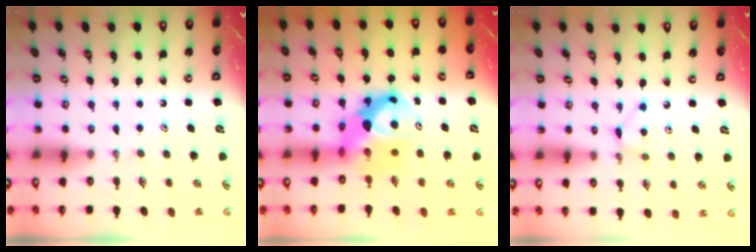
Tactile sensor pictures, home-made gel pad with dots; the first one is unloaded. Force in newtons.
{"total": 9.2, "press": 9.1, "slide": 0.8}
{"total": 2.4, "press": 2.4, "slide": 0.2}